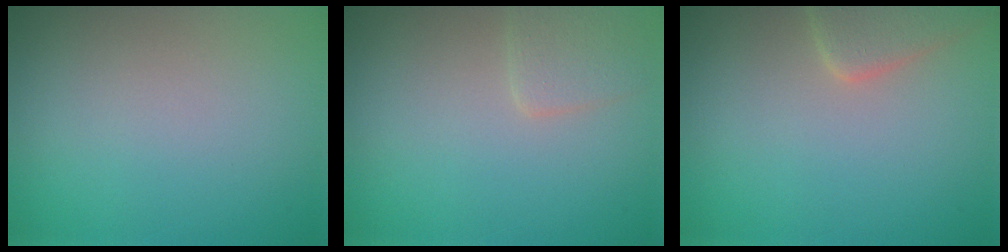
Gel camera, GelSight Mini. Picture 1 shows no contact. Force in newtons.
{"total": 1.9, "press": 1.9, "slide": 0.1}
{"total": 3.3, "press": 3.3, "slide": 0.3}